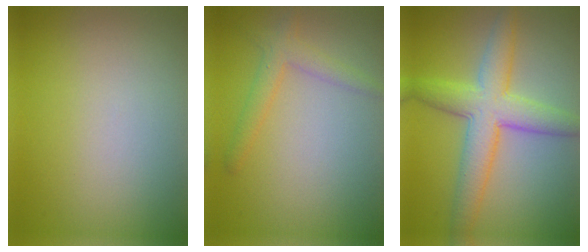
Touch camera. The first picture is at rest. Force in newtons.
{"total": 2.4, "press": 2.4, "slide": 0.1}
{"total": 6.3, "press": 6.3, "slide": 0.1}